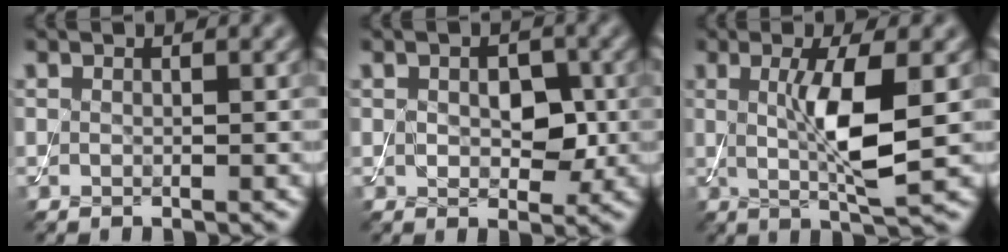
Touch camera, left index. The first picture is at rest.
{"total": 3.7, "force": [0.1, 2.4, 2.8], "torque": [-0.050, -0.004, 0.003]}
{"total": 5.6, "force": [0.4, 1.0, 5.5], "torque": [-0.103, -0.007, 0.010]}